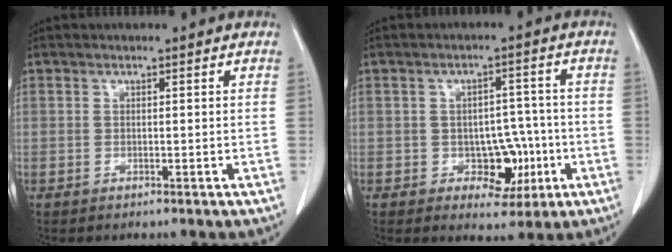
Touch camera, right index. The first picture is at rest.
{"total": 6.4, "force": [-1.9, 4.3, 4.4], "torque": [-0.047, 0.014, -0.019]}